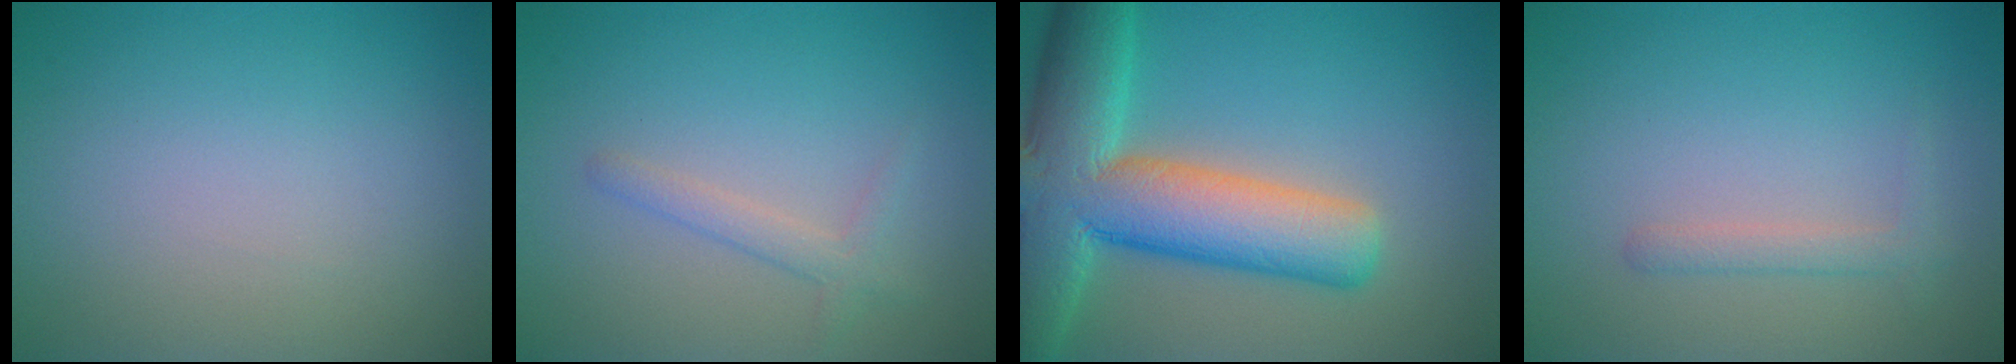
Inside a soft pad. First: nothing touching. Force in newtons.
{"total": 1.7, "press": 1.7, "slide": 0.1}
{"total": 12.1, "press": 12.1, "slide": 0.9}
{"total": 0.9, "press": 0.9, "slide": 0.1}